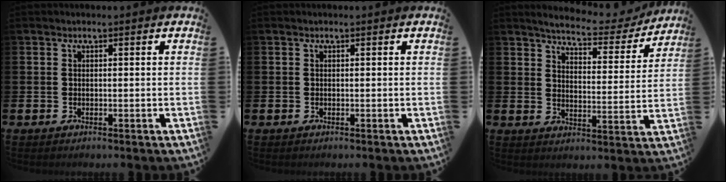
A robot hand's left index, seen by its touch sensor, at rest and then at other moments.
{"total": 0.0}
{"total": 5.9, "force": [5.6, 0.8, 1.5], "torque": [-0.043, -0.038, 0.092]}